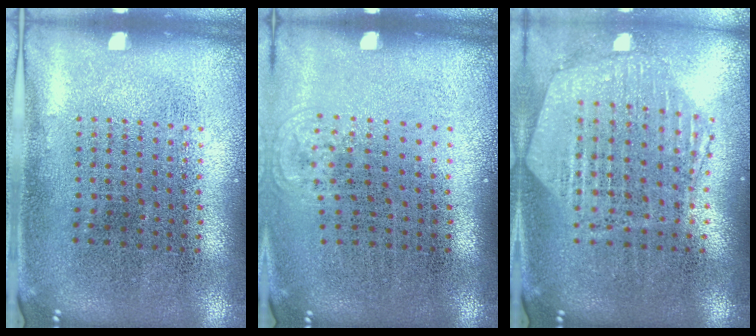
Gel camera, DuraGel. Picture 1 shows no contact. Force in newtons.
{"total": 0.6, "press": 0.4, "slide": 0.3}
{"total": 1.2, "press": 1.1, "slide": 0.2}